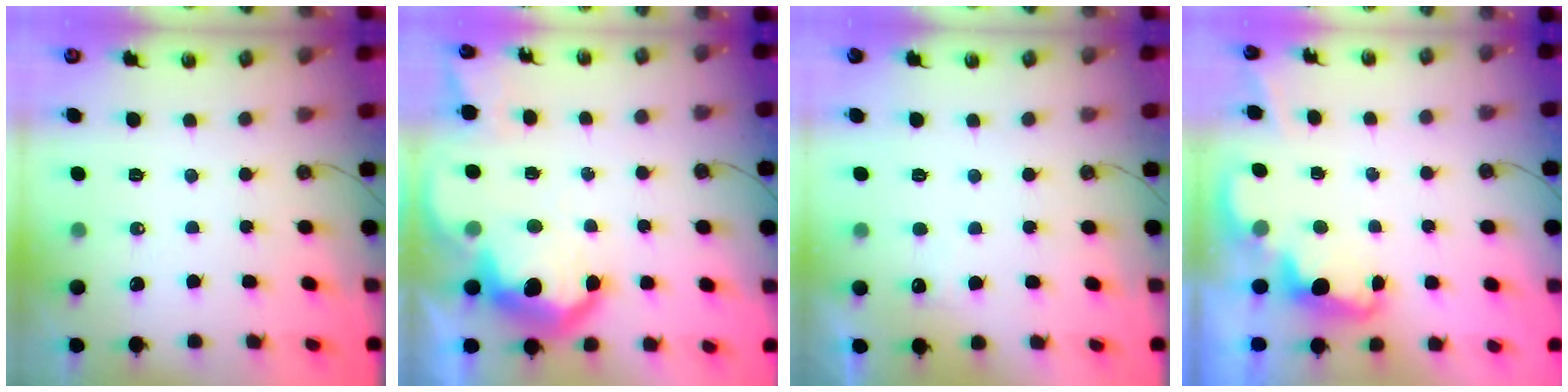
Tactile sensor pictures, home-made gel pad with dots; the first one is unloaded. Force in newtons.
{"total": 14.8, "press": 14.7, "slide": 1.1}
{"total": 3.7, "press": 3.5, "slide": 1.2}
{"total": 2.4, "press": 2.3, "slide": 0.6}